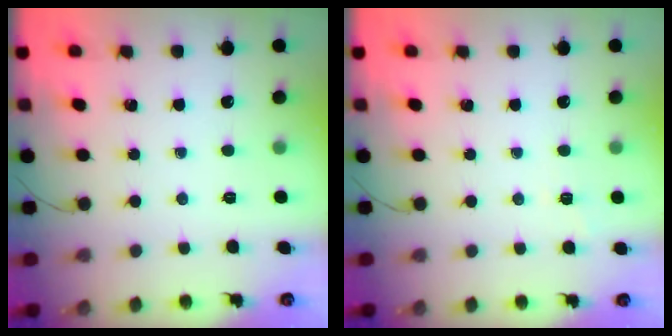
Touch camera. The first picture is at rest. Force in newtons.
{"total": 1.9, "press": 1.3, "slide": 1.4}